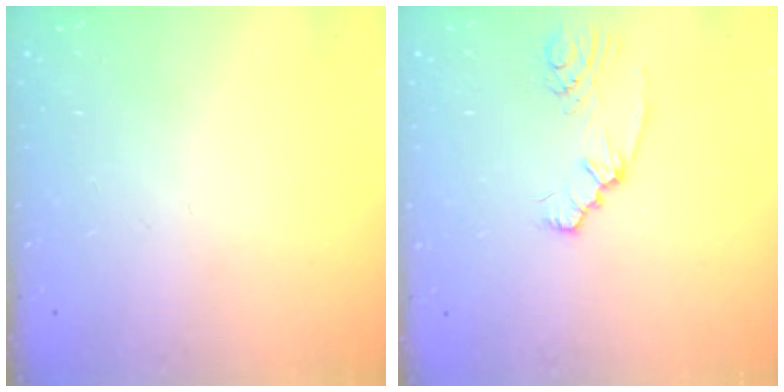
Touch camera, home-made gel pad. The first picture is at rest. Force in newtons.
{"total": 2.3, "press": 2.3, "slide": 0.5}